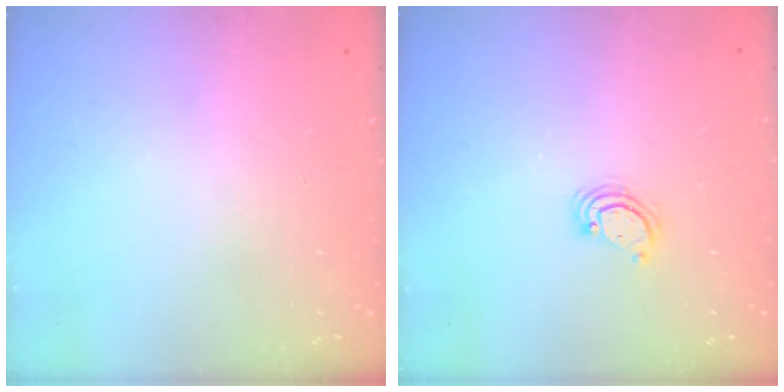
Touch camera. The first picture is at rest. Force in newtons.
{"total": 2.6, "press": 2.6, "slide": 0.3}